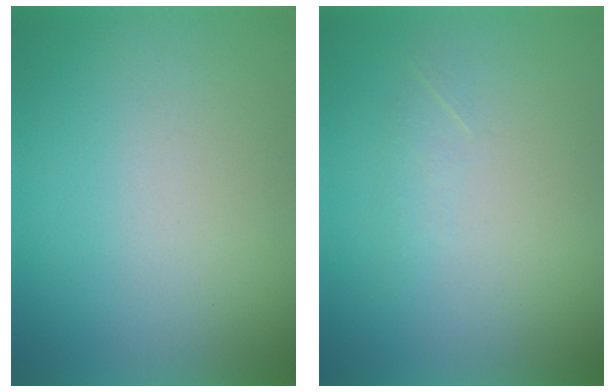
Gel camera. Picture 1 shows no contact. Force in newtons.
{"total": 1.3}